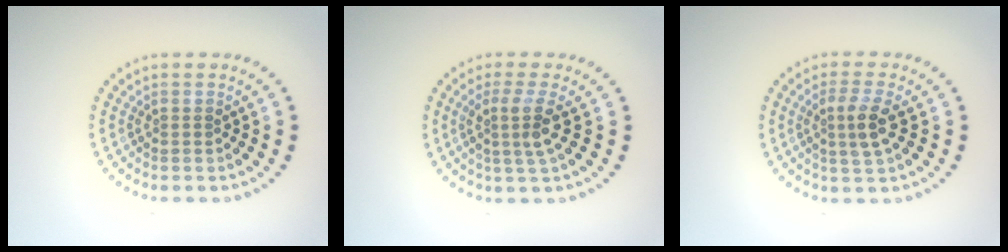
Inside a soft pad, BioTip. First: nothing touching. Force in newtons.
{"total": 2.6, "press": 2.0, "slide": 1.8}
{"total": 2.7, "press": 2.5, "slide": 1.1}